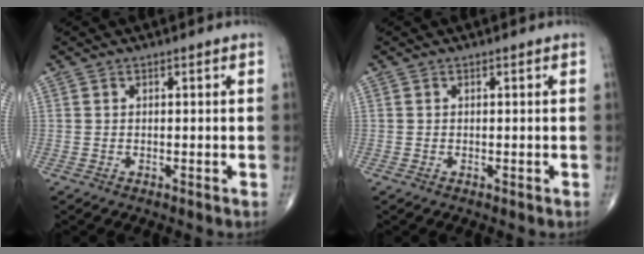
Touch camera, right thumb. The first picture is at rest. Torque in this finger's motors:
{"motor_torque": [2.54, 2.47, 0.04, -0.10, 0.03]}